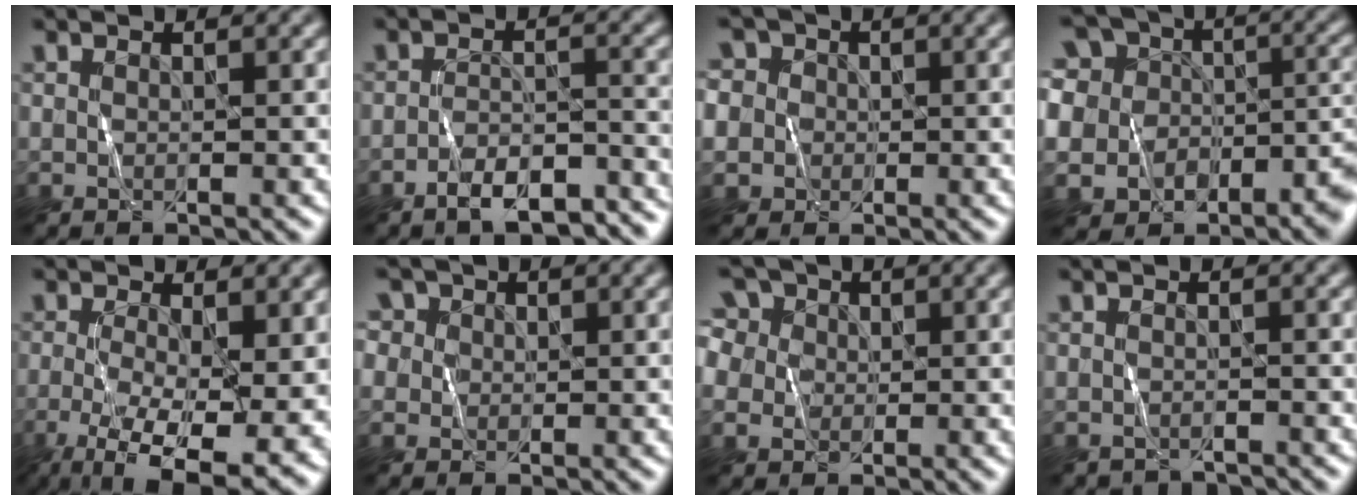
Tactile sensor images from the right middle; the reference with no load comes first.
{"total": 5.9, "force": [-4.8, 1.8, 3.0], "torque": [-0.046, 0.003, -0.074]}
{"total": 8.1, "force": [2.0, 7.3, 2.9], "torque": [-0.075, 0.038, 0.004]}
{"total": 14.3, "force": [-3.3, 12.0, 7.0], "torque": [-0.157, 0.002, -0.053]}
{"total": 12.0, "force": [-3.8, 5.1, 10.2], "torque": [-0.183, -0.027, -0.051]}
{"total": 4.6, "force": [2.2, 3.6, 1.7], "torque": [-0.046, 0.017, 0.022]}
{"total": 8.0, "force": [3.1, 6.3, 3.8], "torque": [-0.086, 0.033, 0.032]}
{"total": 2.0, "force": [-2.0, 0.1, -0.1], "torque": [0.002, -0.008, -0.031]}